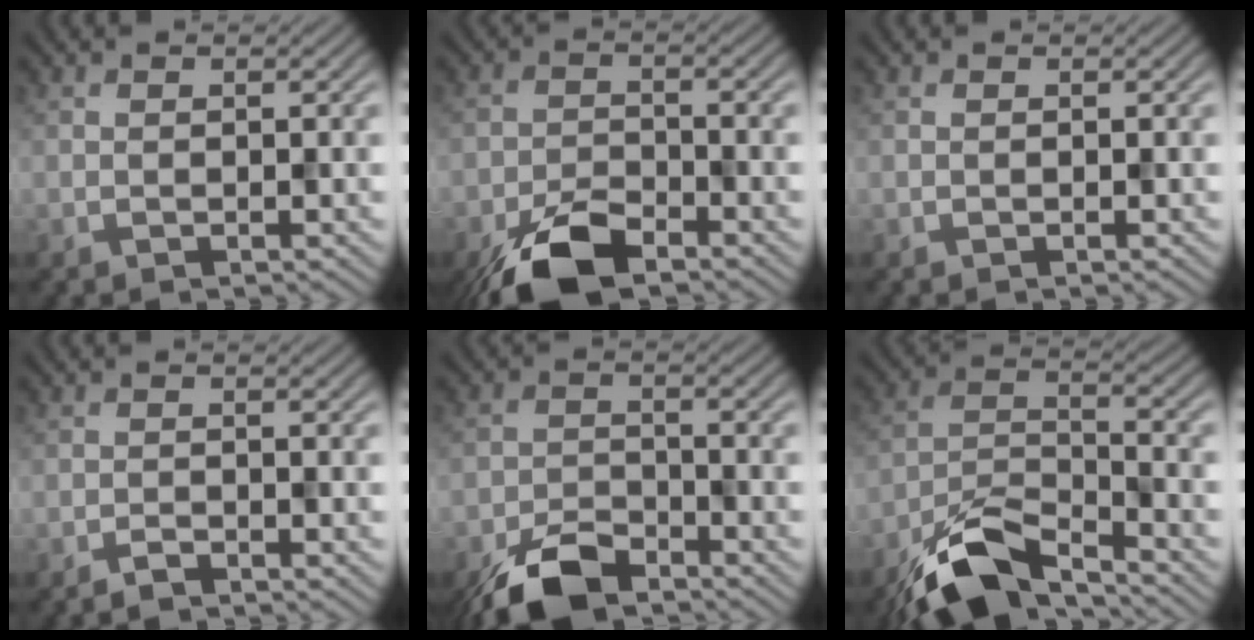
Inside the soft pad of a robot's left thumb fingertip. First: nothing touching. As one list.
[{"total": 7.5, "force": [-5.2, 2.9, 4.6], "torque": [-0.085, -0.006, -0.105]}, {"total": 0.0}, {"total": 1.1, "force": [-1.0, 0.2, 0.4], "torque": [-0.009, -0.001, -0.021]}, {"total": 7.0, "force": [-5.3, 2.8, 3.6], "torque": [-0.063, -0.006, -0.109]}, {"total": 10.2, "force": [-7.5, 3.1, 6.1], "torque": [-0.113, -0.006, -0.155]}]